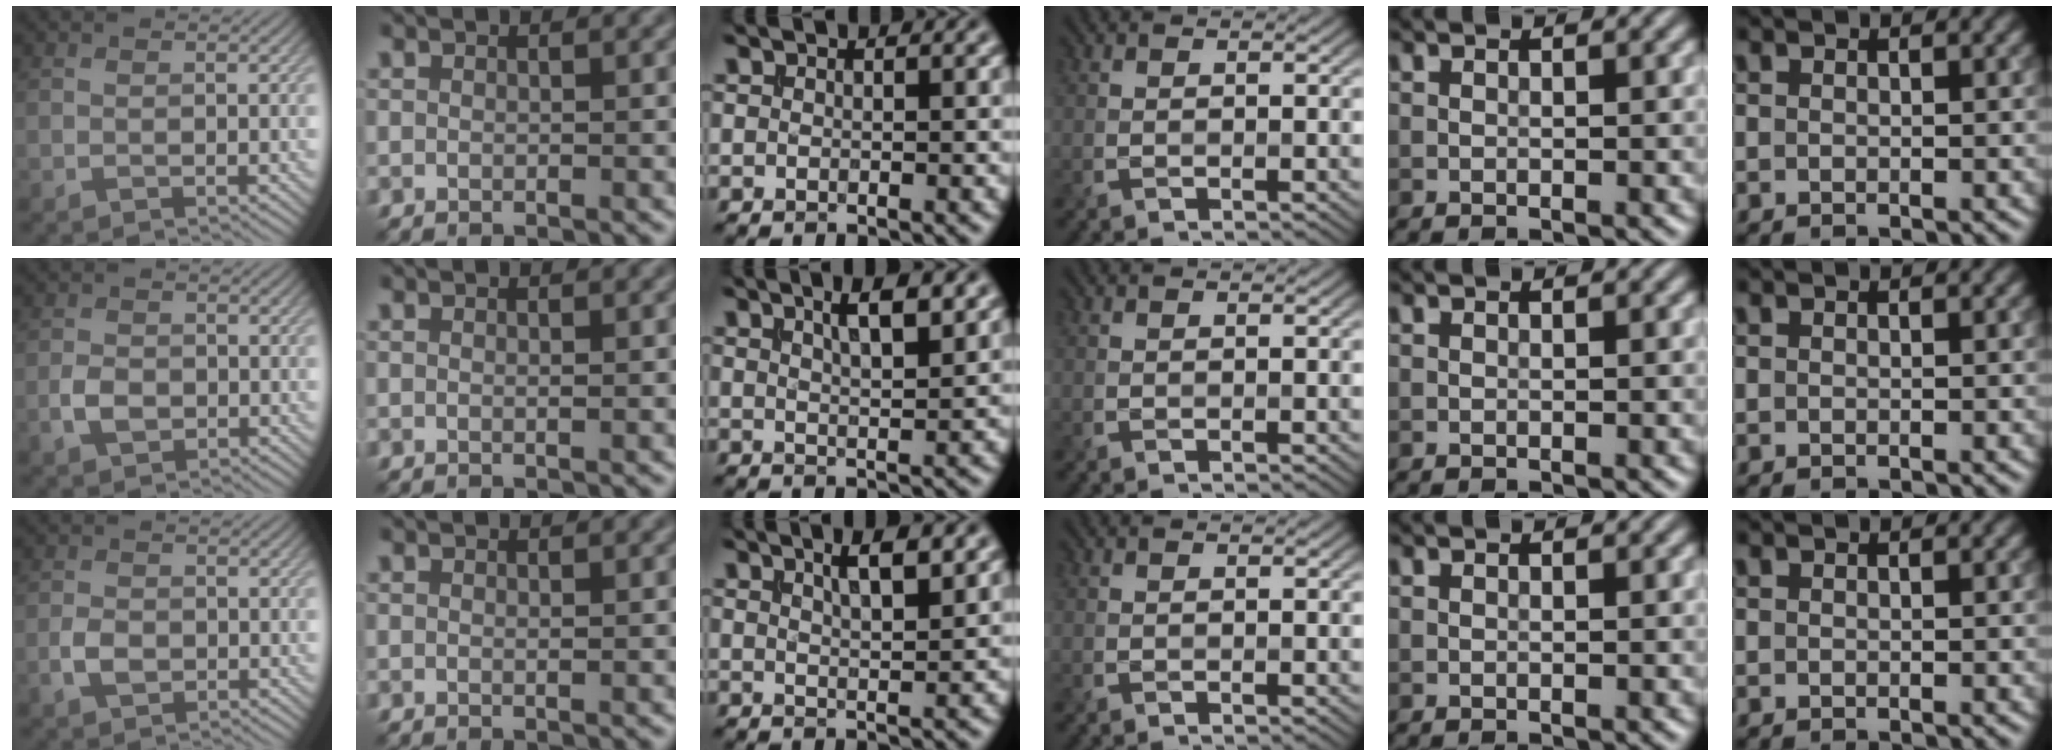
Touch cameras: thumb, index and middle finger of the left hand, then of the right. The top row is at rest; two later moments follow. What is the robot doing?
{"motion": "extract", "object": "file holder"}